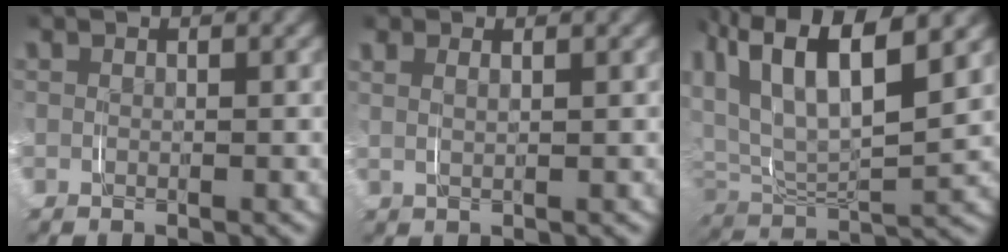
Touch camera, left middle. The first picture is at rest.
{"total": 1.3, "force": [0.9, 0.2, 1.0], "torque": [-0.021, 0.003, 0.022]}
{"total": 9.5, "force": [3.2, 5.5, 7.0], "torque": [-0.156, 0.001, 0.056]}